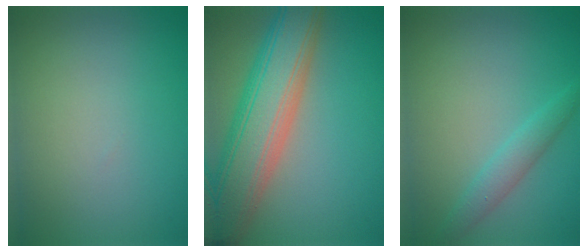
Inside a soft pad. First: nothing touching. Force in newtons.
{"total": 9.8, "press": 9.8, "slide": 0.6}
{"total": 2.1, "press": 2.1, "slide": 0.1}